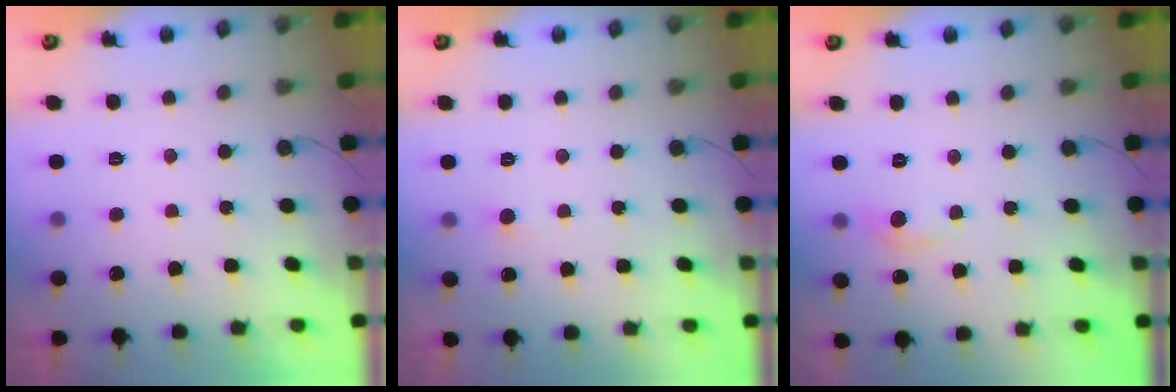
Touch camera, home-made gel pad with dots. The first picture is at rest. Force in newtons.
{"total": 2.0, "press": 2.0, "slide": 0.2}
{"total": 5.9, "press": 5.8, "slide": 0.9}